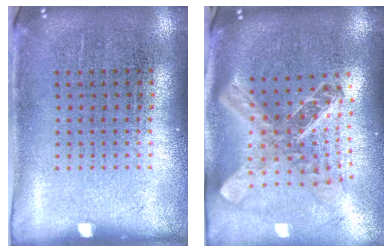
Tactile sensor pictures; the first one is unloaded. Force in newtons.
{"total": 2.6, "press": 2.0, "slide": 1.7}